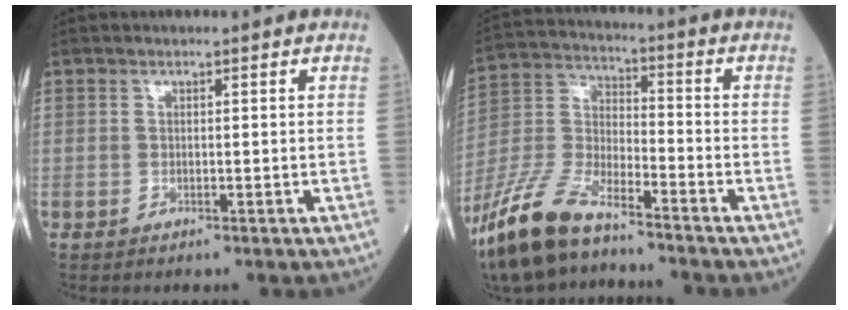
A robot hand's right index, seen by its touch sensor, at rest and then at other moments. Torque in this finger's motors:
{"motor_torque": [0.90, -1.24, 0.22, 0.15]}